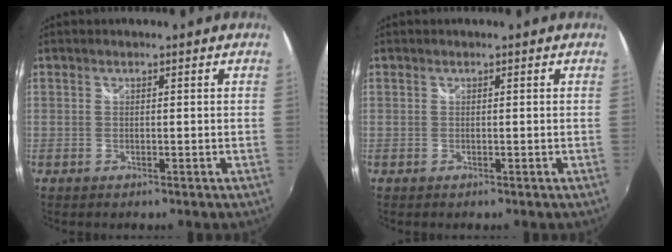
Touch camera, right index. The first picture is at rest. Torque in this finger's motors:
{"motor_torque": [0.00, 0.00, 0.00, 0.00]}